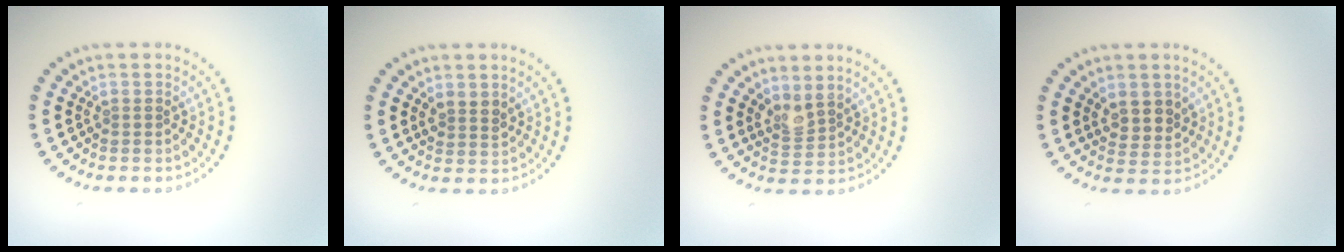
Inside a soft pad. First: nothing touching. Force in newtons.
{"total": 1.6, "press": 1.4, "slide": 0.8}
{"total": 2.1, "press": 1.7, "slide": 1.2}
{"total": 2.4, "press": 2.2, "slide": 1.0}